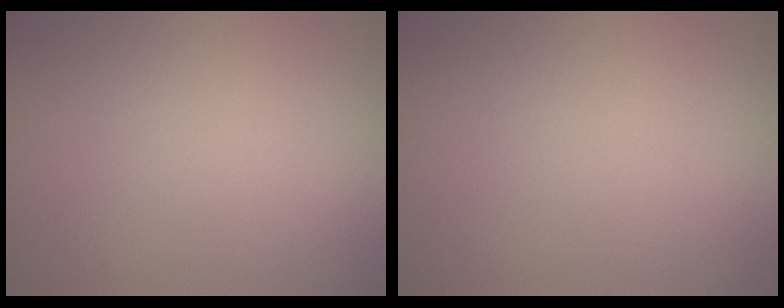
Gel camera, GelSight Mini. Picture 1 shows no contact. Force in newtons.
{"total": 0.0}